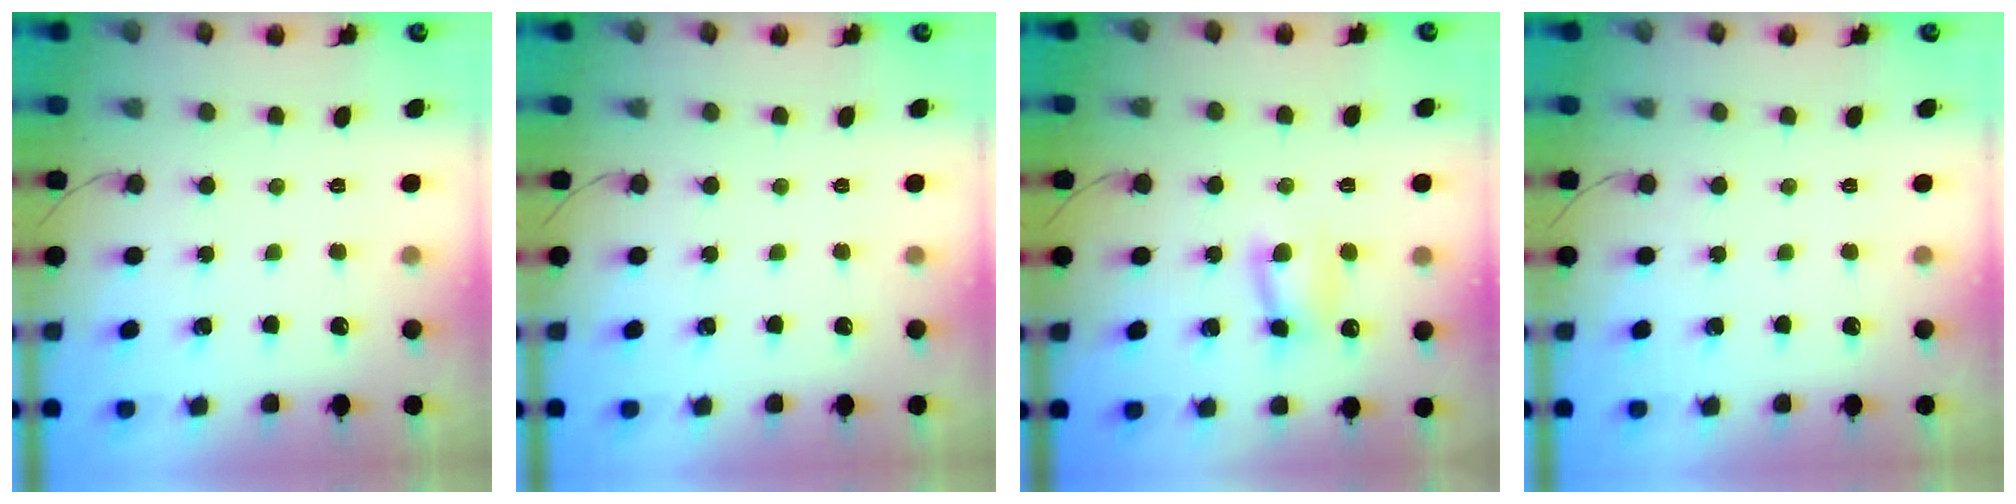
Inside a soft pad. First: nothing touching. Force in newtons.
{"total": 0.0}
{"total": 6.9, "press": 6.9, "slide": 0.5}
{"total": 0.0}